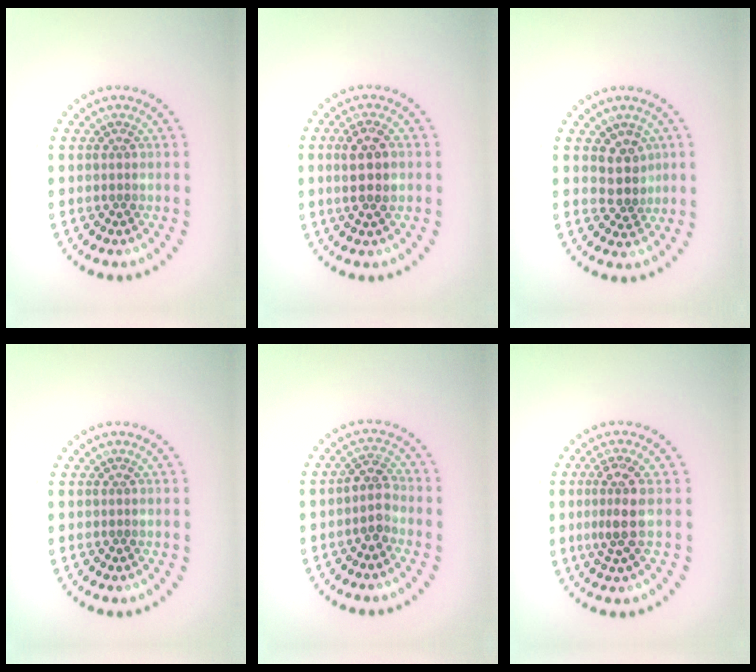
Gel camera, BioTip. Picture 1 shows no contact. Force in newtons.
{"total": 3.0, "press": 2.9, "slide": 0.9}
{"total": 2.6, "press": 2.2, "slide": 1.5}
{"total": 0.0}
{"total": 2.1, "press": 1.7, "slide": 1.2}
{"total": 2.8, "press": 2.4, "slide": 1.4}